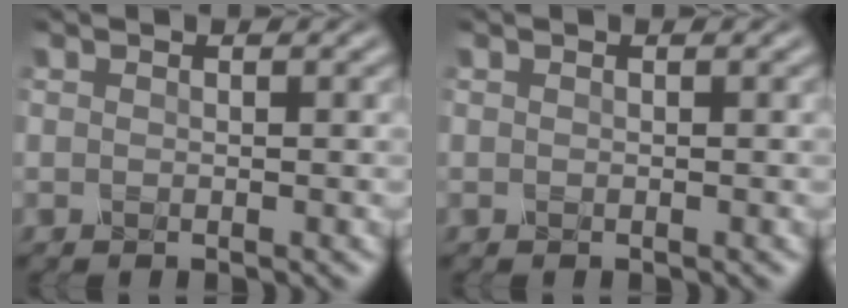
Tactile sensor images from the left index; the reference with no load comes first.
{"total": 0.0}